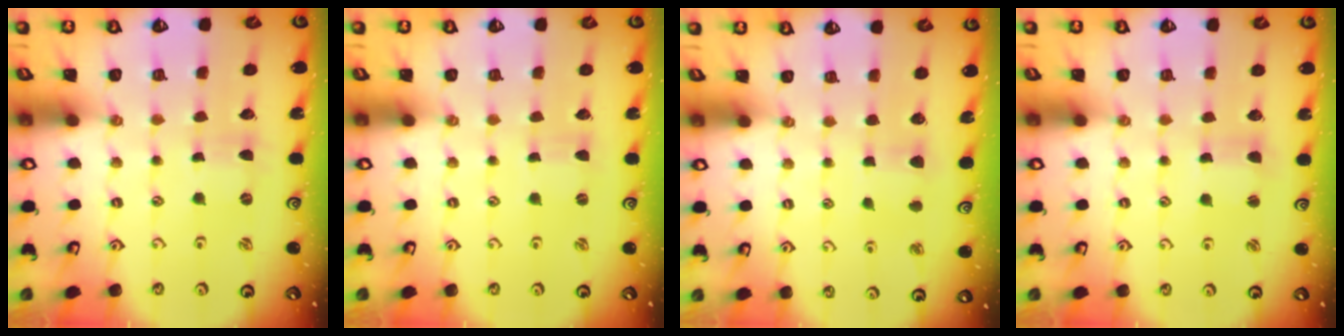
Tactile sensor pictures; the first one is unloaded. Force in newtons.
{"total": 0.0}
{"total": 6.3, "press": 6.3, "slide": 0.7}
{"total": 2.2, "press": 2.2, "slide": 0.3}